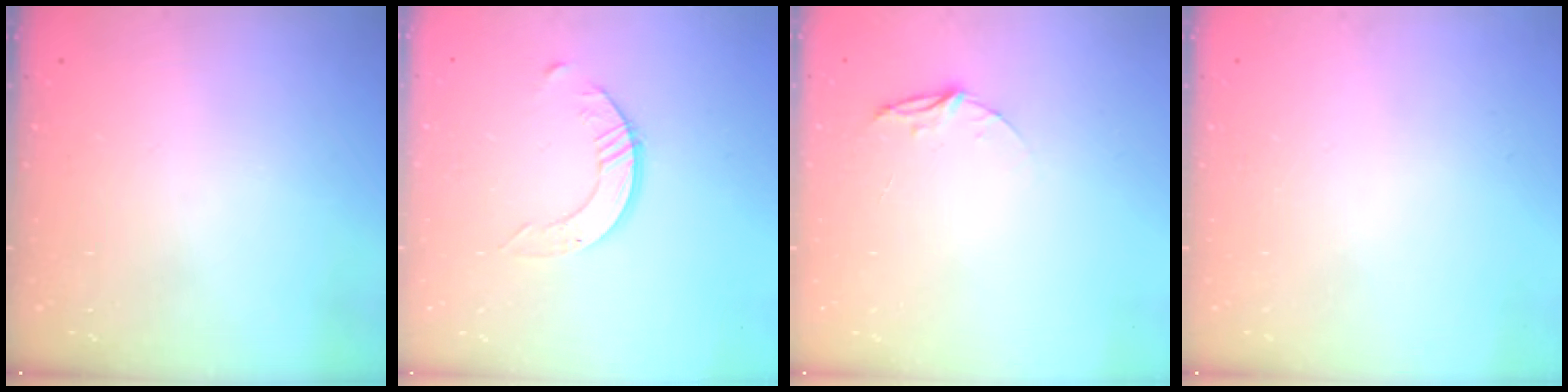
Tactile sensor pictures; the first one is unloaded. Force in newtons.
{"total": 2.5, "press": 2.5, "slide": 0.3}
{"total": 4.4, "press": 4.4, "slide": 0.4}
{"total": 0.0}